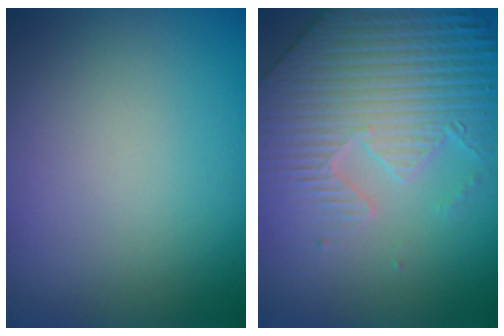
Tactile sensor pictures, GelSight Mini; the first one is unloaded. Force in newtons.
{"total": 6.7, "press": 5.7, "slide": 3.6}